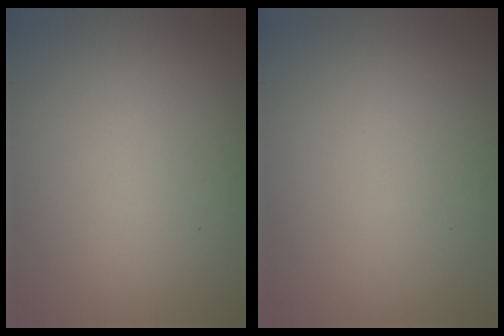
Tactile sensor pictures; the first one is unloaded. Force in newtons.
{"total": 0.0}